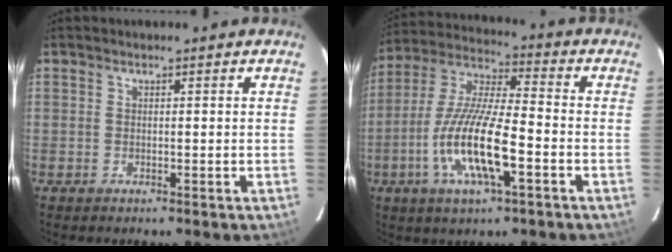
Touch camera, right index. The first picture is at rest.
{"total": 15.3, "force": [-5.3, 3.5, 14.0], "torque": [-0.287, -0.012, -0.105]}